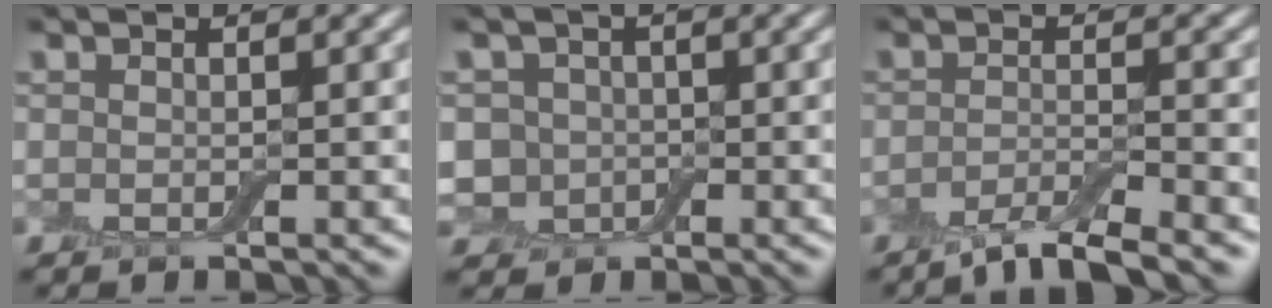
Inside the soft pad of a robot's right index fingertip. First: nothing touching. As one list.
[{"total": 3.2, "force": [-0.7, 2.9, 1.1], "torque": [-0.004, 0.001, -0.022]}, {"total": 3.8, "force": [-2.9, 0.6, 2.5], "torque": [-0.042, -0.002, -0.061]}]